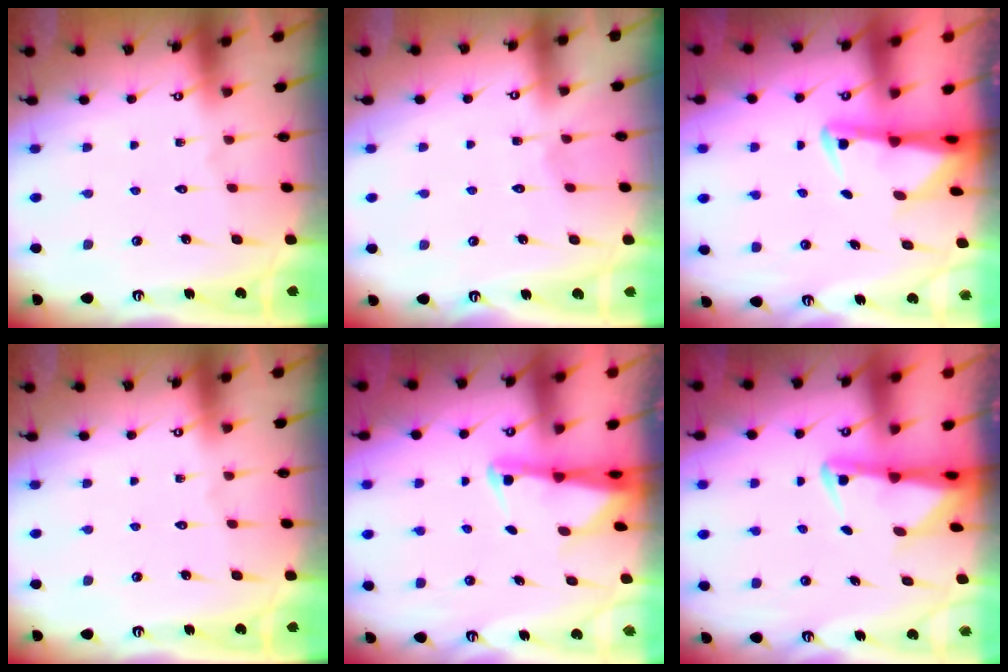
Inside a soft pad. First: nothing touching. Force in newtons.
{"total": 2.6, "press": 2.5, "slide": 0.3}
{"total": 2.9, "press": 2.9, "slide": 0.6}
{"total": 0.0}
{"total": 2.5, "press": 2.4, "slide": 0.5}
{"total": 2.9, "press": 2.9, "slide": 0.6}